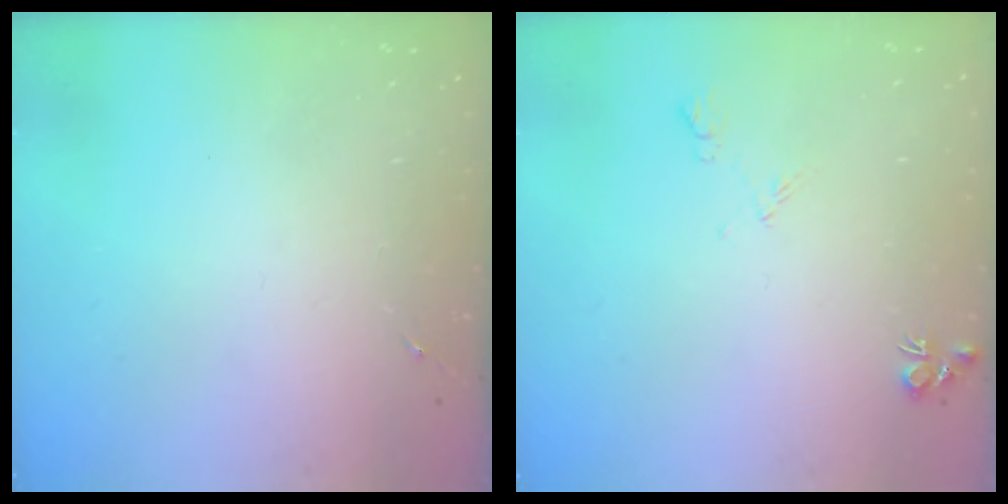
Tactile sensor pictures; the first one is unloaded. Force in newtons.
{"total": 5.8, "press": 5.8, "slide": 0.8}